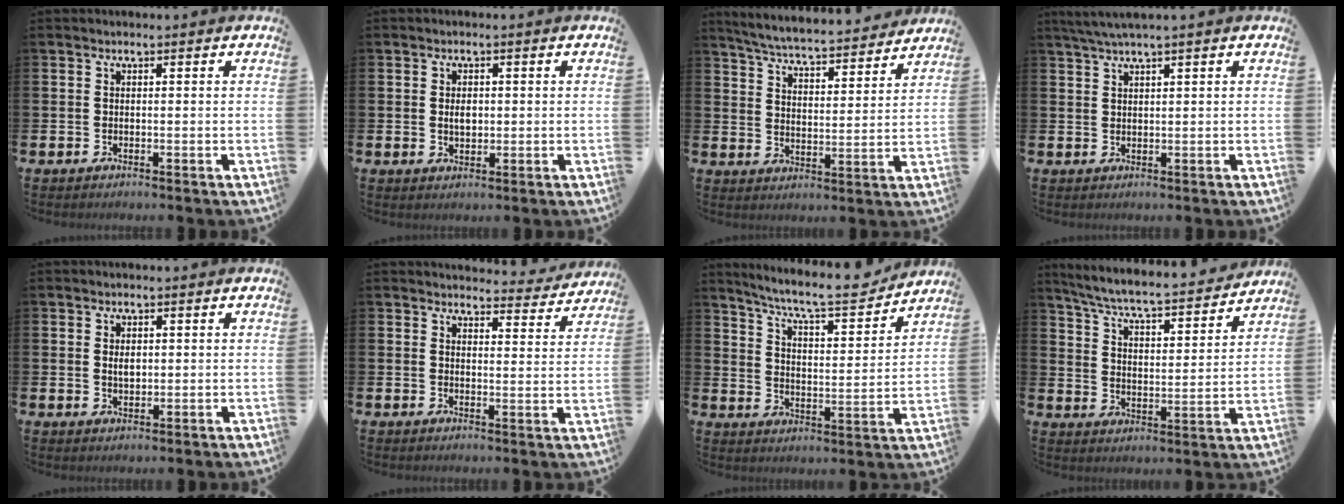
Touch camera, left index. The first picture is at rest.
{"total": 2.0, "force": [0.1, 1.3, 1.5], "torque": [-0.012, 0.000, -0.004]}
{"total": 6.0, "force": [5.8, 0.4, 1.4], "torque": [-0.048, -0.048, 0.097]}
{"total": 2.6, "force": [2.1, -0.2, 1.5], "torque": [-0.032, -0.001, 0.039]}
{"total": 1.7, "force": [0.4, 1.0, 1.3], "torque": [-0.009, -0.002, 0.001]}
{"total": 3.6, "force": [3.5, 0.6, 0.2], "torque": [0.003, -0.033, 0.058]}
{"total": 8.4, "force": [7.6, 1.2, 3.2], "torque": [-0.080, -0.060, 0.127]}
{"total": 6.6, "force": [6.1, 0.5, 2.4], "torque": [-0.071, -0.052, 0.099]}